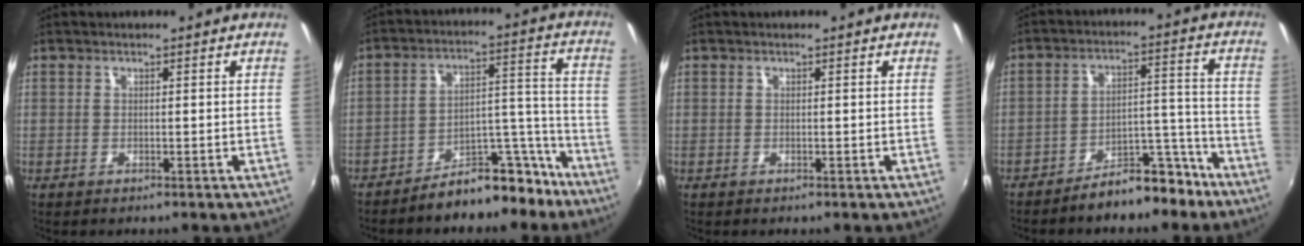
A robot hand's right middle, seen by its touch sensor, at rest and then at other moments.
{"total": 11.9, "force": [-10.2, 4.3, 4.3], "torque": [-0.047, 0.055, -0.143]}
{"total": 0.0}
{"total": 9.8, "force": [-8.2, 3.7, 4.0], "torque": [-0.051, 0.043, -0.108]}